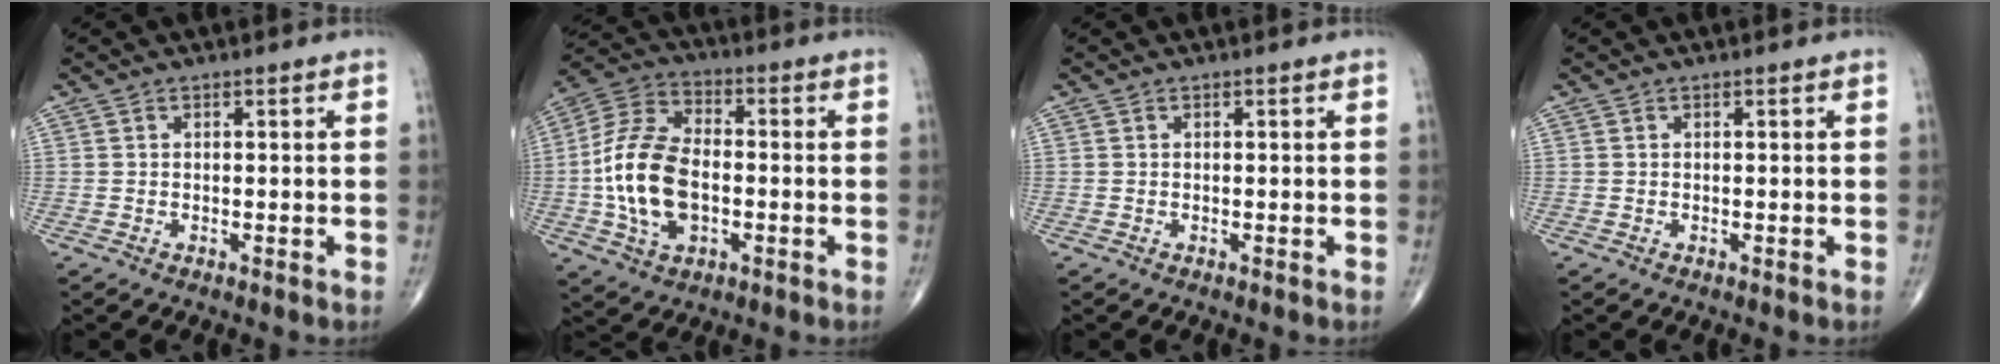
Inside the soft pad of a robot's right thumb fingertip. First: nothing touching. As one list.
[{"total": 15.6, "force": [-2.1, 9.3, 12.4], "torque": [-0.242, 0.022, -0.040]}, {"total": 0.0}, {"total": 0.0}]